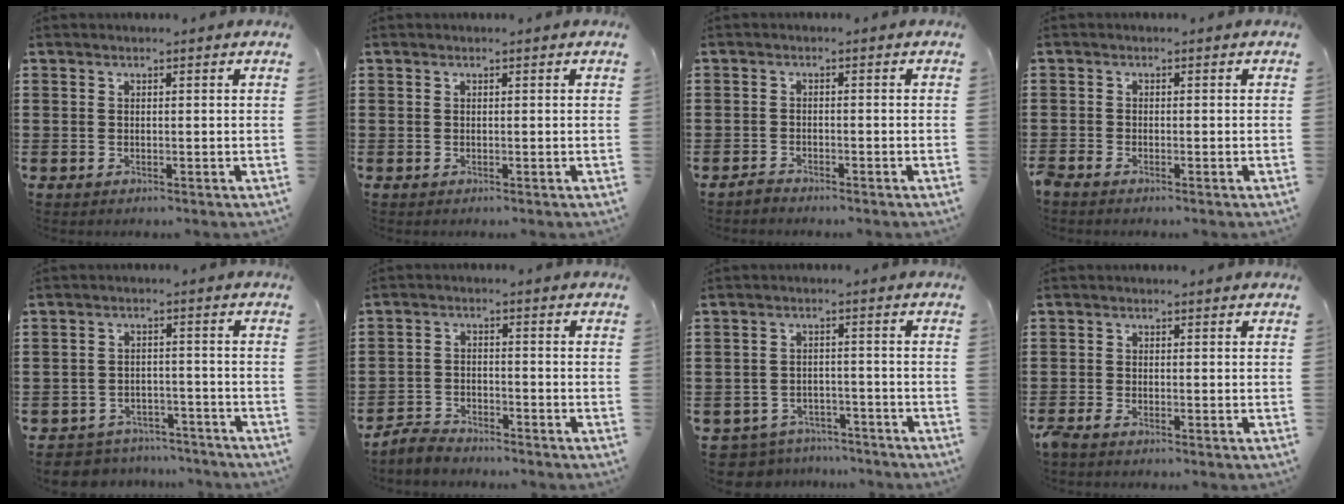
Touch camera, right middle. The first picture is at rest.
{"total": 0.0}
{"total": 1.5, "force": [-1.4, 0.0, 0.2], "torque": [-0.010, -0.002, -0.028]}
{"total": 1.0, "force": [-0.9, 0.1, 0.3], "torque": [-0.016, -0.006, -0.019]}
{"total": 4.1, "force": [-4.0, 0.6, -0.1], "torque": [-0.005, 0.003, -0.085]}
{"total": 3.3, "force": [-3.3, 0.4, 0.3], "torque": [-0.025, -0.002, -0.073]}
{"total": 4.2, "force": [-4.2, 0.5, -0.2], "torque": [-0.011, -0.001, -0.090]}
{"total": 1.5, "force": [-1.3, 0.2, 0.7], "torque": [-0.029, -0.007, -0.029]}